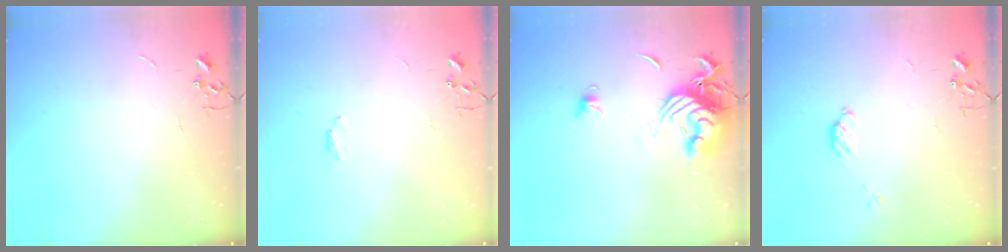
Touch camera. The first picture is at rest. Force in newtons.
{"total": 3.5, "press": 3.4, "slide": 1.0}
{"total": 13.0, "press": 12.9, "slide": 1.6}
{"total": 5.1, "press": 5.0, "slide": 1.0}